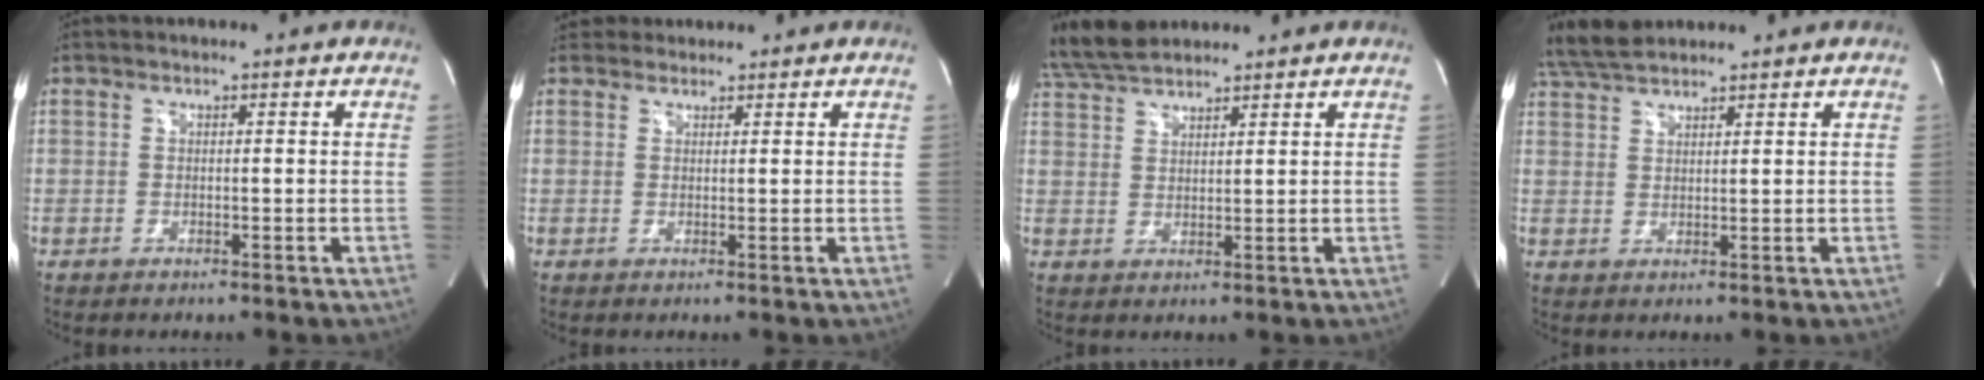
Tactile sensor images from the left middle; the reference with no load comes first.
{"total": 2.4, "force": [2.1, 1.0, -0.3], "torque": [0.009, 0.020, 0.032]}
{"total": 7.2, "force": [6.6, 1.4, 2.6], "torque": [-0.066, 0.027, 0.132]}
{"total": 5.7, "force": [5.2, 1.0, 2.1], "torque": [-0.056, 0.024, 0.105]}